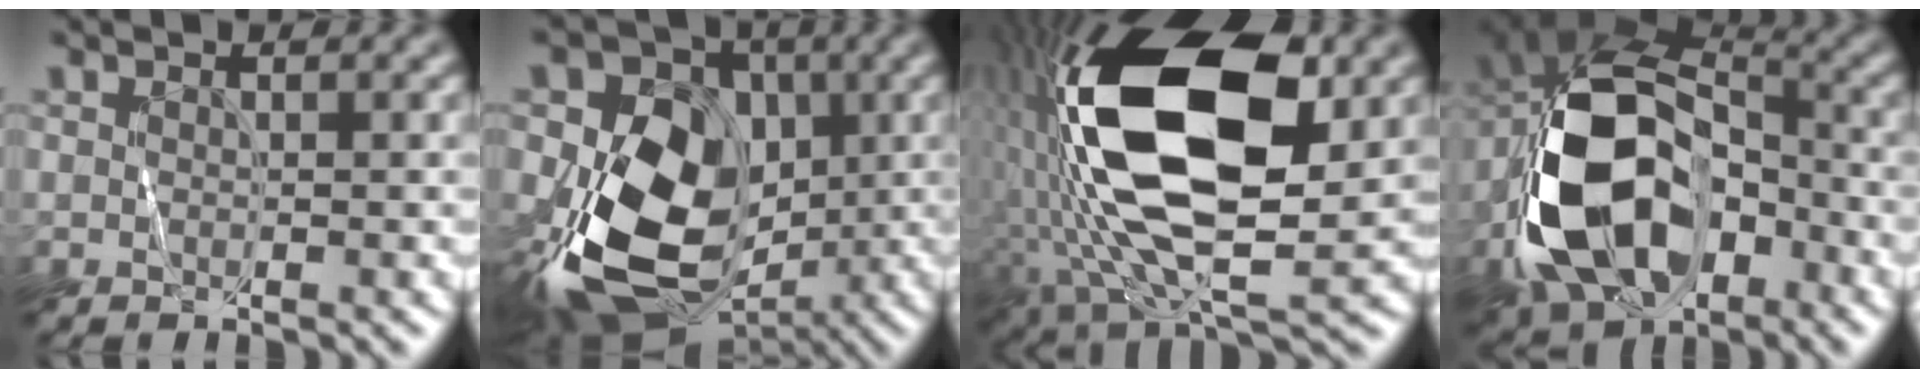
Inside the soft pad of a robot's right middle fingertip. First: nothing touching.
{"total": 15.5, "force": [-2.9, 10.9, 10.6], "torque": [-0.167, -0.008, -0.065]}
{"total": 17.7, "force": [1.0, 9.1, 15.1], "torque": [-0.306, 0.003, 0.002]}
{"total": 15.9, "force": [-4.9, 9.7, 11.6], "torque": [-0.230, -0.007, -0.100]}